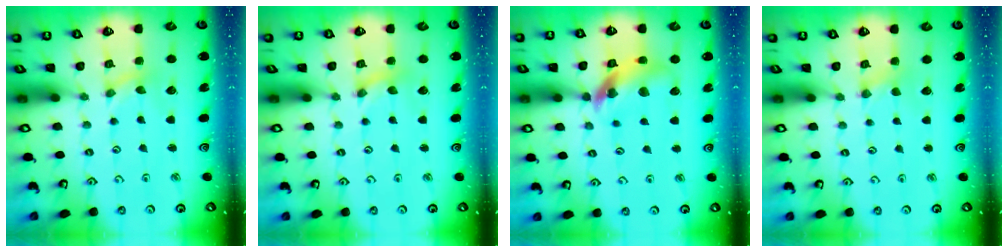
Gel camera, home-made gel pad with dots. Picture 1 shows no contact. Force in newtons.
{"total": 0.0}
{"total": 13.8, "press": 13.7, "slide": 1.6}
{"total": 1.8, "press": 1.8, "slide": 0.2}